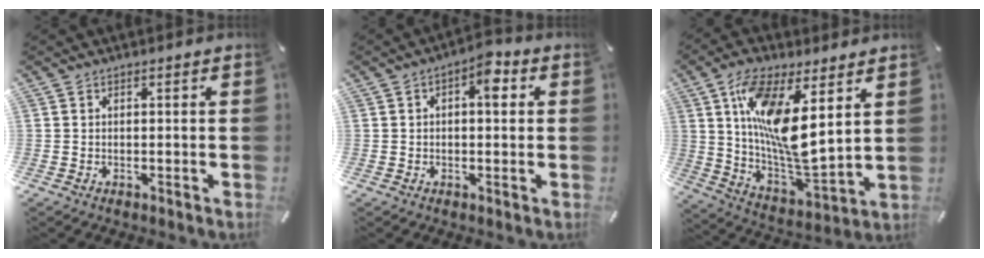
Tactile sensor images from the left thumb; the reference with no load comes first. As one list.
[{"total": 5.3, "force": [1.1, 2.8, 4.4], "torque": [-0.049, -0.002, 0.010]}, {"total": 16.5, "force": [7.1, 5.6, 13.8], "torque": [-0.280, -0.044, 0.118]}]